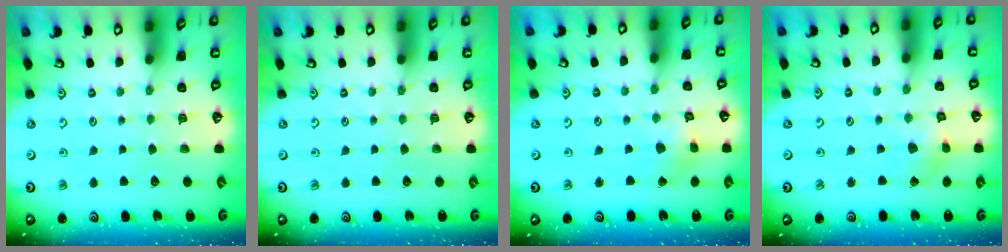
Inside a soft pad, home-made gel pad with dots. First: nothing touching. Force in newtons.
{"total": 0.0}
{"total": 2.3, "press": 2.3, "slide": 0.3}
{"total": 2.5, "press": 2.5, "slide": 0.3}